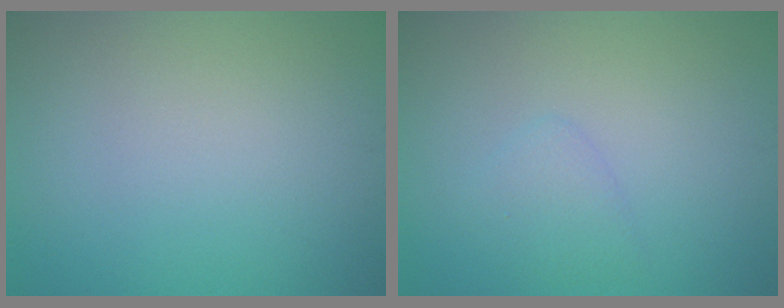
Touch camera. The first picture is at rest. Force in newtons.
{"total": 1.6, "press": 1.6, "slide": 0.1}